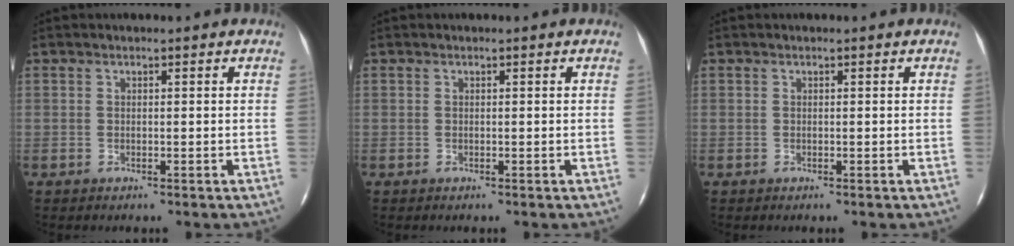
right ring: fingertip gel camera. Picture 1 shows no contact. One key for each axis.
{"total": 0.0}
{"total": 0.0}